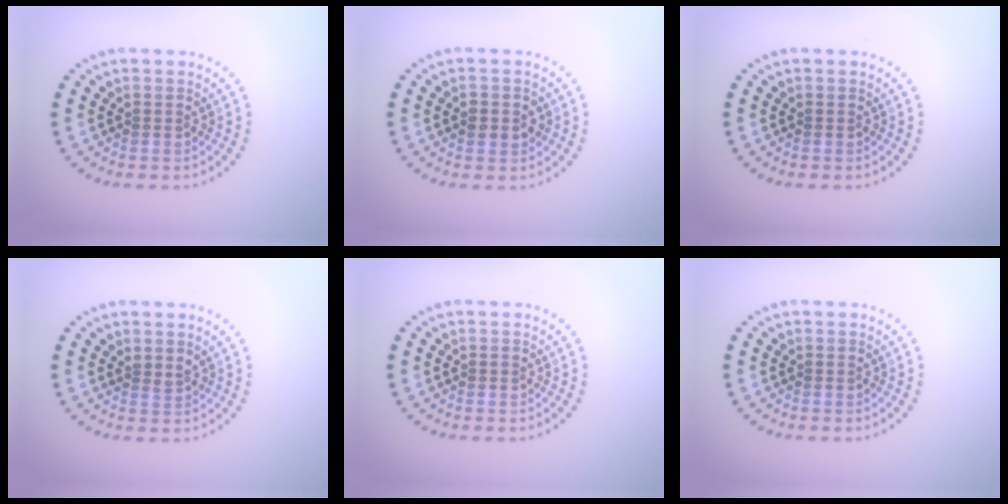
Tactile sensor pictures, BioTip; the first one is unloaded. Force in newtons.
{"total": 1.8, "press": 1.8, "slide": 0.1}
{"total": 0.0}
{"total": 0.8, "press": 0.5, "slide": 0.6}
{"total": 0.0}
{"total": 0.0}